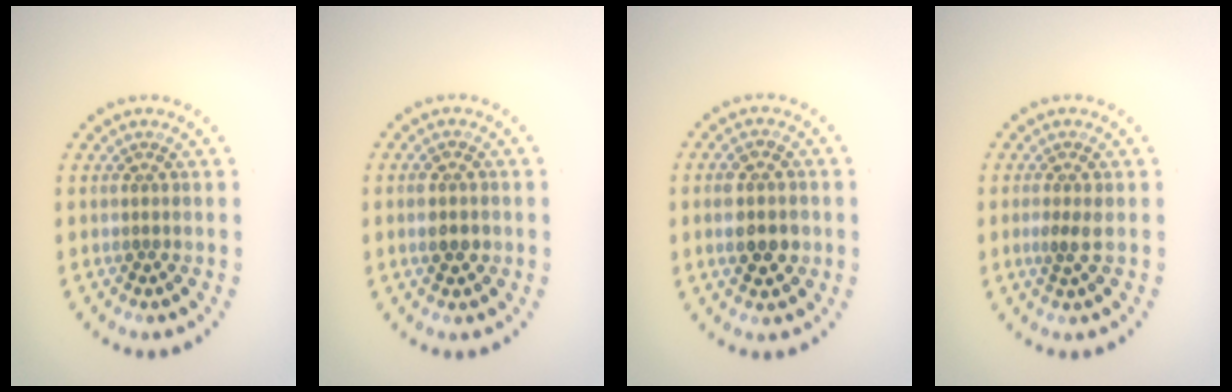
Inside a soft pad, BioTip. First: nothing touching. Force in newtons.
{"total": 1.8, "press": 1.8, "slide": 0.2}
{"total": 3.8, "press": 3.8, "slide": 0.3}
{"total": 1.3, "press": 1.2, "slide": 0.6}